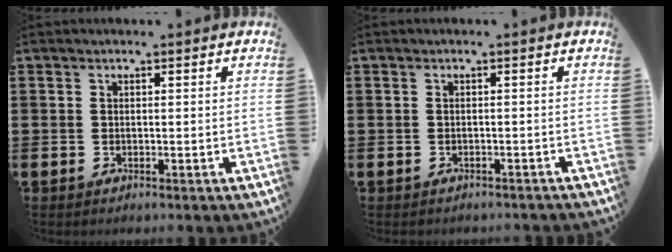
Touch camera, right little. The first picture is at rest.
{"total": 0.6, "force": [-0.6, 0.1, 0.0], "torque": [-0.002, -0.002, -0.012]}